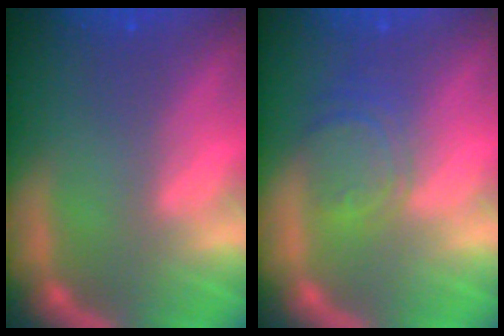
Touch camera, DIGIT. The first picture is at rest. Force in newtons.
{"total": 4.0}